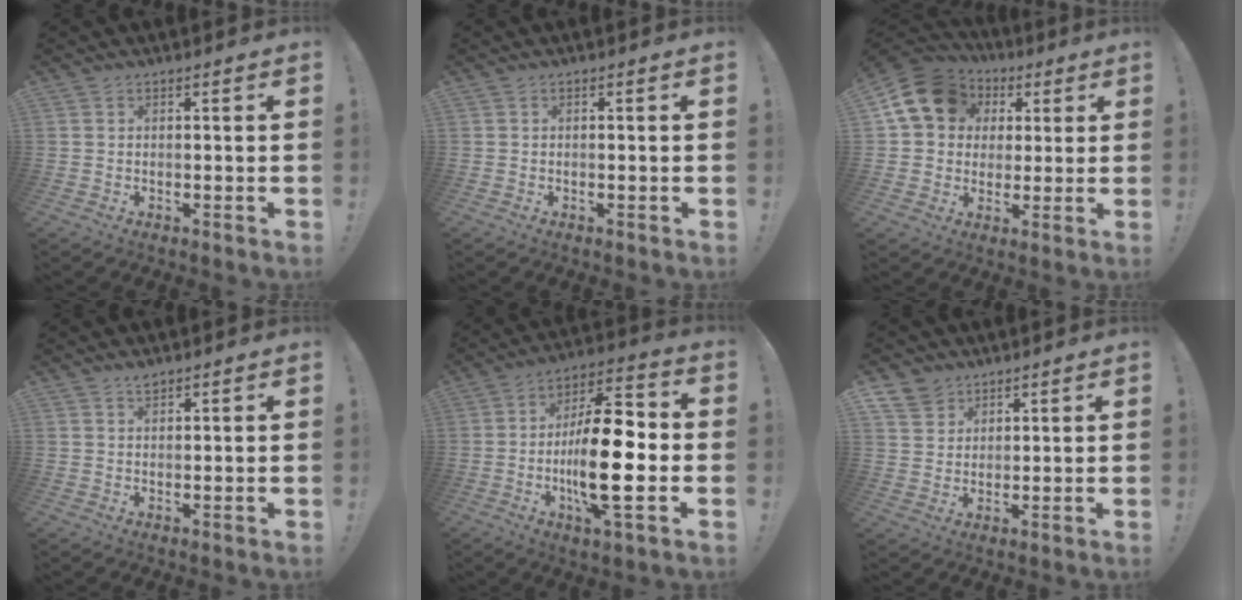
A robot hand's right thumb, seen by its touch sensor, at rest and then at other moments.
{"total": 0.0}
{"total": 15.4, "force": [5.4, 12.4, 7.4], "torque": [-0.109, -0.011, 0.109]}
{"total": 1.7, "force": [1.5, 0.4, 0.7], "torque": [0.000, -0.010, 0.025]}
{"total": 21.2, "force": [-3.5, 7.1, 19.7], "torque": [-0.348, 0.008, -0.058]}
{"total": 7.0, "force": [5.0, 4.7, 1.4], "torque": [-0.027, -0.030, 0.100]}